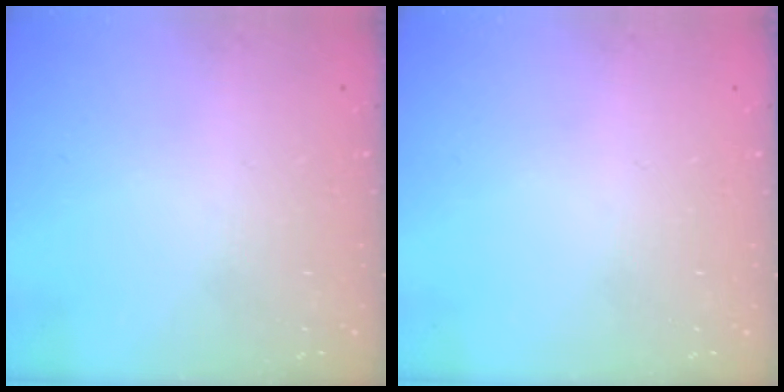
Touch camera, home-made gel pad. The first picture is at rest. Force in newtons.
{"total": 0.0}